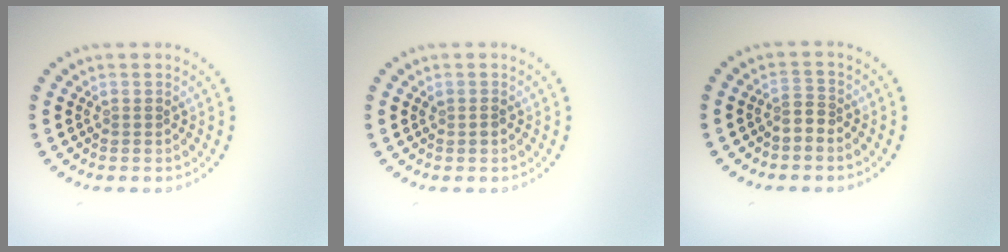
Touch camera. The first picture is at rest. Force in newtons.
{"total": 0.6, "press": 0.6, "slide": 0.1}
{"total": 1.6, "press": 1.2, "slide": 1.0}